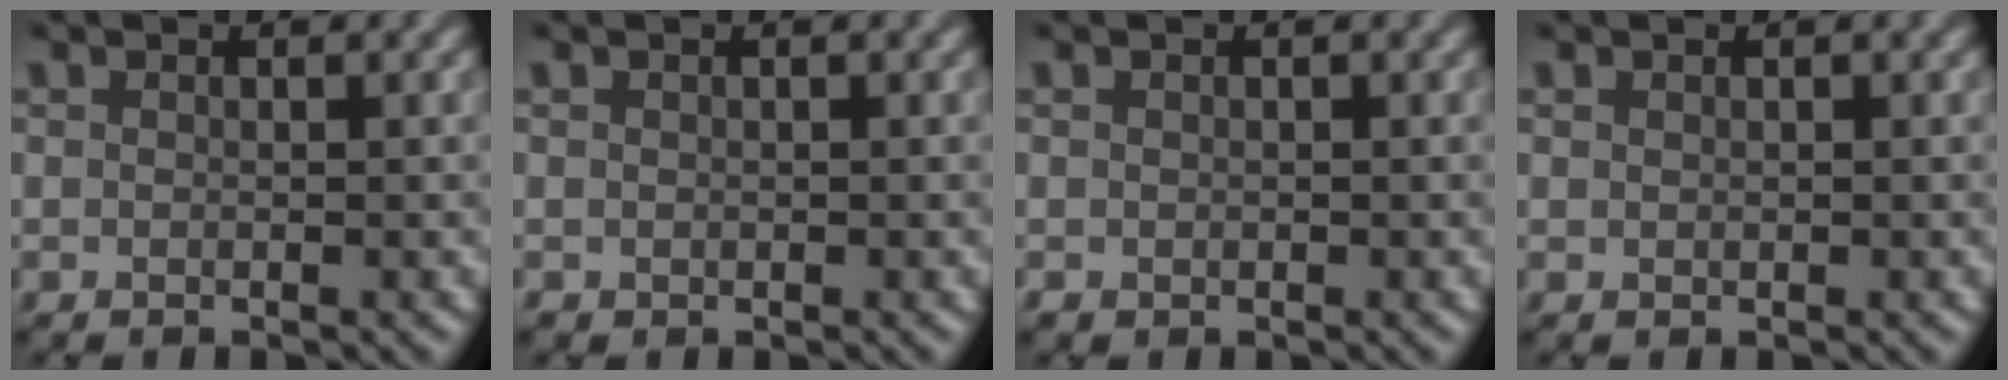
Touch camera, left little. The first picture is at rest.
{"total": 0.6, "force": [0.1, 0.6, 0.0], "torque": [0.006, -0.002, 0.002]}
{"total": 0.9, "force": [0.0, 0.9, 0.1], "torque": [0.002, -0.001, -0.001]}
{"total": 0.5, "force": [0.2, 0.5, 0.0], "torque": [0.003, -0.001, 0.007]}